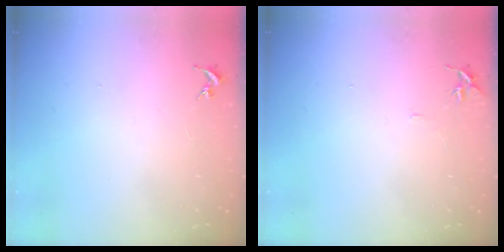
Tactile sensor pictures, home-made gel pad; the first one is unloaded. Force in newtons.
{"total": 3.5, "press": 3.5, "slide": 0.4}